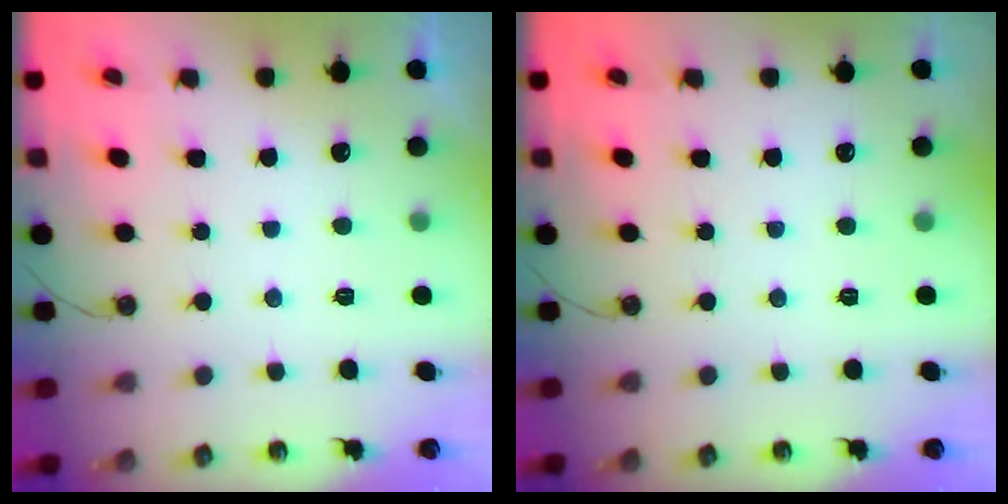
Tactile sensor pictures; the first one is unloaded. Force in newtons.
{"total": 0.0}